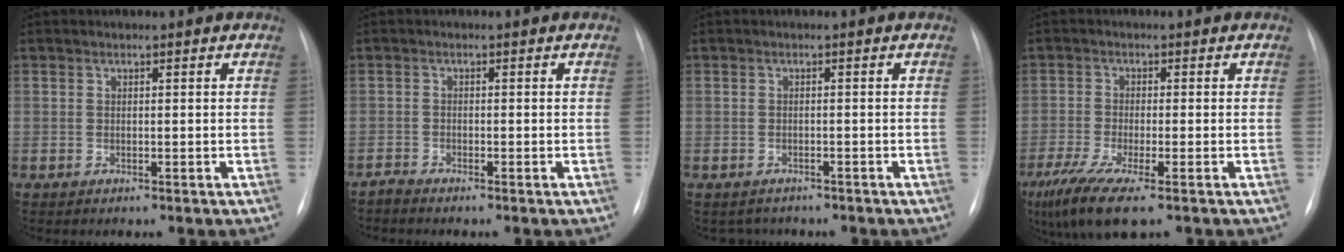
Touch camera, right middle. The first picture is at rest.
{"total": 1.1, "force": [-1.1, -0.1, 0.0], "torque": [0.002, -0.004, -0.022]}
{"total": 3.2, "force": [-2.8, 1.6, 0.3], "torque": [-0.007, 0.005, -0.033]}
{"total": 9.6, "force": [-6.2, 1.8, 7.1], "torque": [-0.137, -0.026, -0.109]}